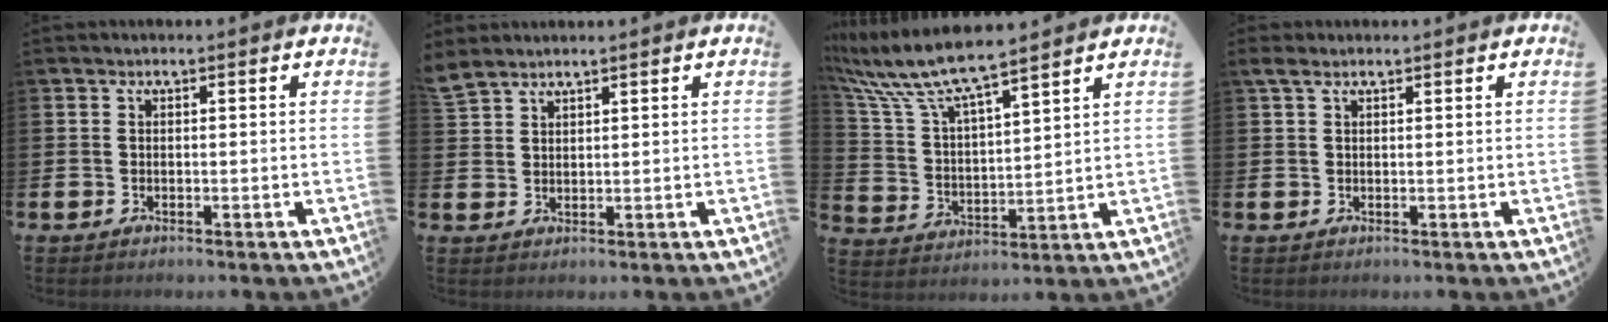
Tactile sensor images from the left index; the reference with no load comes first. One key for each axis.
{"total": 3.0, "fx": 2.9, "fy": 0.8, "fz": 0.5, "tx": -0.008, "ty": -0.012, "tz": 0.052}
{"total": 8.9, "fx": 8.2, "fy": 1.0, "fz": 3.3, "tx": -0.107, "ty": -0.046, "tz": 0.142}
{"total": 1.7, "fx": 1.2, "fy": 0.6, "fz": 0.9, "tx": -0.011, "ty": 0.002, "tz": 0.019}